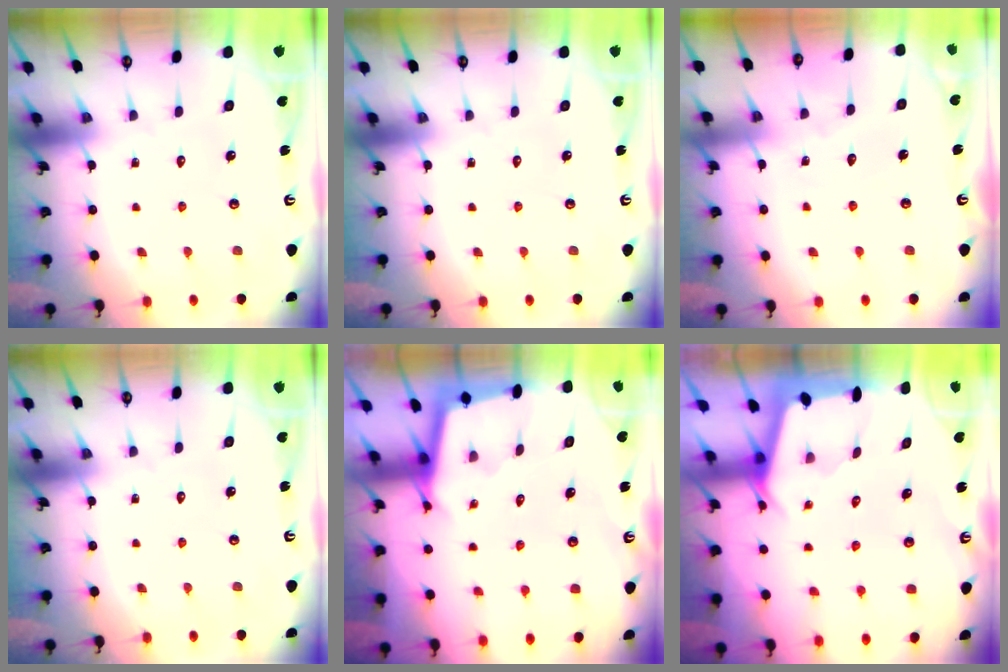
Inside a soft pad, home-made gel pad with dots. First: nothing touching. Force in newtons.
{"total": 0.0}
{"total": 4.3, "press": 4.3, "slide": 0.3}
{"total": 0.0}
{"total": 2.2, "press": 2.2, "slide": 0.2}
{"total": 2.5, "press": 2.5, "slide": 0.3}